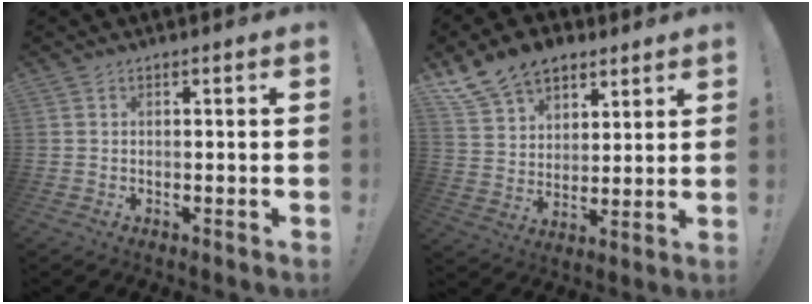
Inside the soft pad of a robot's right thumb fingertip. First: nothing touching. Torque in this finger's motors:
{"motor_torque": [-0.14, 1.00, 0.20, 0.08, 0.23]}